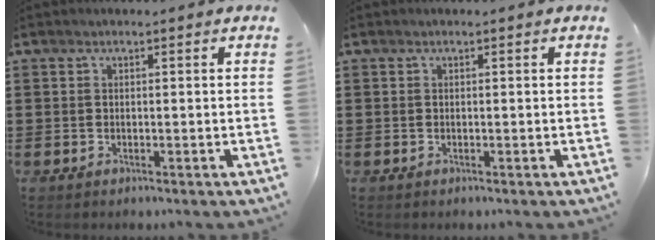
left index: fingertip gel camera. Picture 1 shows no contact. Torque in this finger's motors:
{"motor_torque": [0.00, 0.00, 0.00, 0.00]}